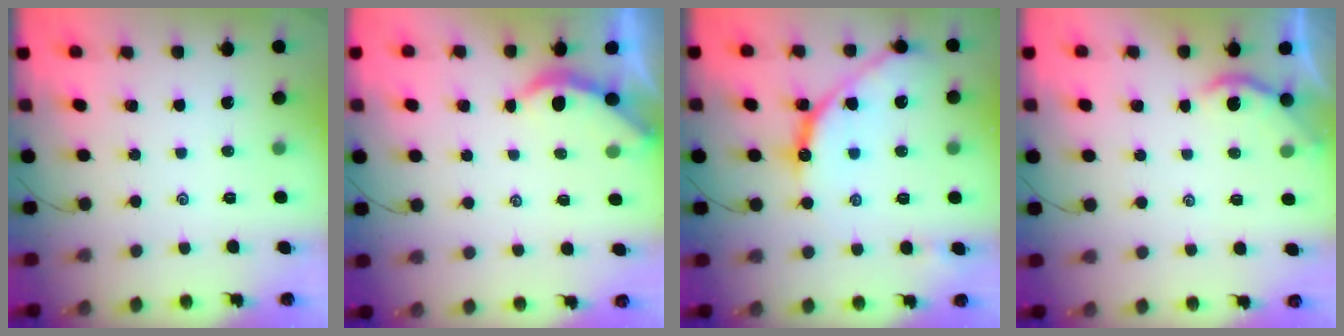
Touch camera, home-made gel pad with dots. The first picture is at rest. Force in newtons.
{"total": 2.3, "press": 2.3, "slide": 0.5}
{"total": 12.5, "press": 12.5, "slide": 1.0}
{"total": 1.8, "press": 1.8, "slide": 0.1}